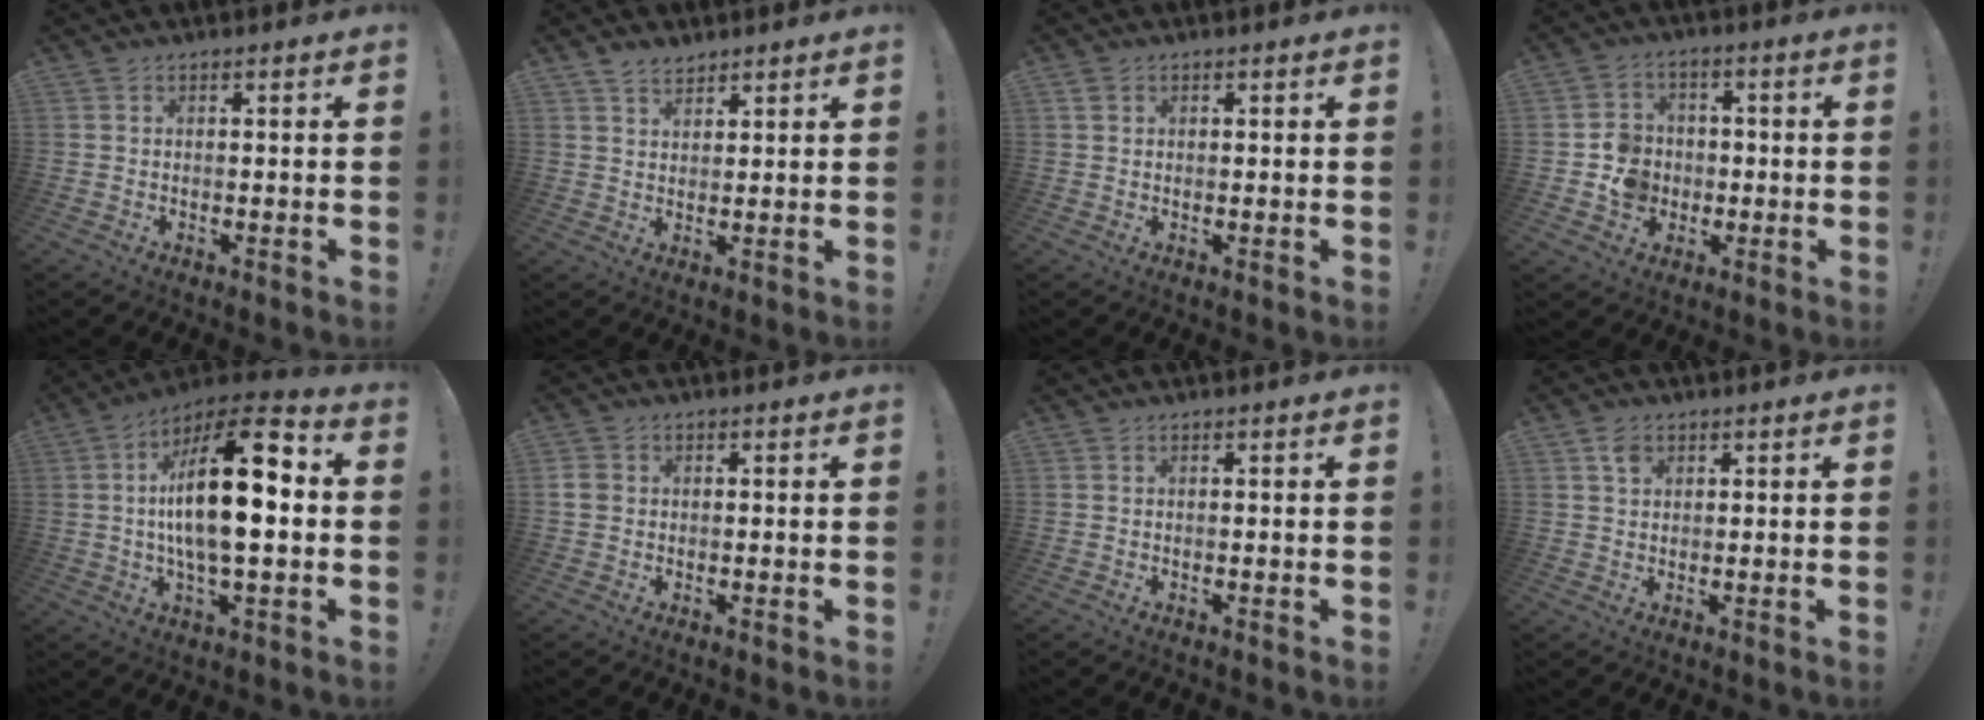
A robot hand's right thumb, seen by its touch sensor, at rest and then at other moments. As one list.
[{"total": 3.9, "force": [3.3, 1.8, 1.1], "torque": [-0.014, -0.021, 0.062]}, {"total": 1.7, "force": [1.0, 1.1, 0.8], "torque": [-0.011, 0.000, 0.019]}, {"total": 9.4, "force": [-2.7, 8.6, 2.8], "torque": [-0.042, 0.027, -0.042]}, {"total": 20.2, "force": [1.0, 6.8, 19.0], "torque": [-0.325, -0.002, 0.005]}, {"total": 2.7, "force": [0.1, 2.3, 1.4], "torque": [-0.028, 0.003, 0.002]}, {"total": 0.0}, {"total": 2.7, "force": [1.4, 2.0, 1.2], "torque": [-0.018, 0.001, 0.024]}]